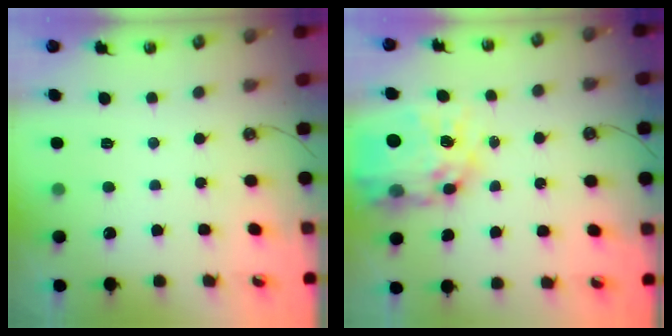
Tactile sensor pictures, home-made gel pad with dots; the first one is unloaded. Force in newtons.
{"total": 17.0, "press": 16.9, "slide": 1.7}